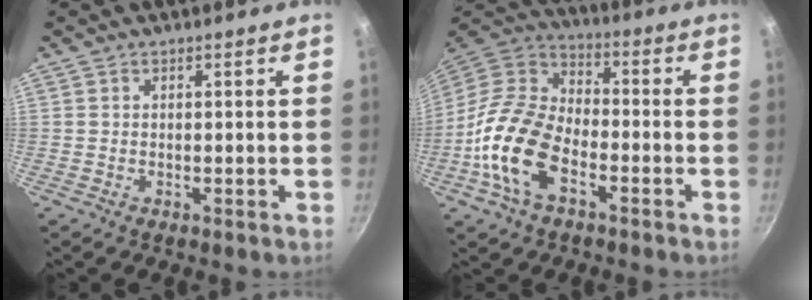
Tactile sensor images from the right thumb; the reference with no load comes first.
{"total": 17.0, "force": [-6.3, 10.0, 12.3], "torque": [-0.220, 0.041, -0.138]}